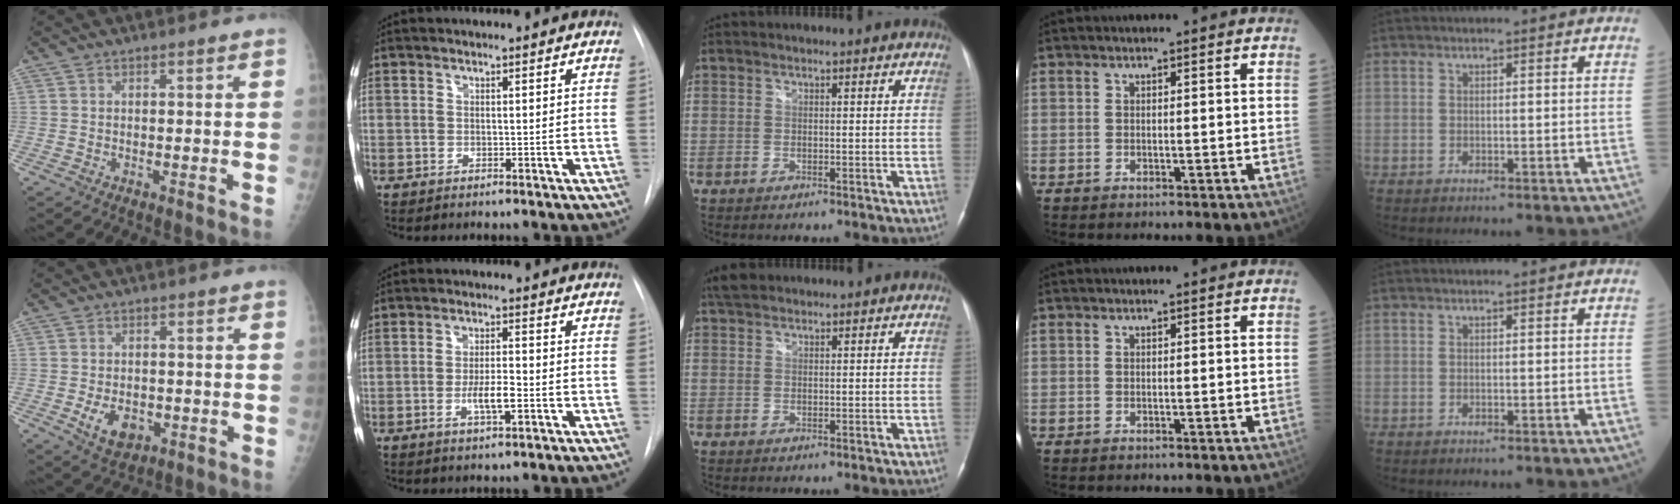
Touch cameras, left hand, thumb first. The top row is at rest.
{"thumb": {"total": 6.0, "force": [-1.7, 4.1, 4.0], "torque": [-0.054, -0.004, -0.017]}, "index": {"total": 4.7, "force": [-1.4, 1.0, 4.3], "torque": [-0.078, -0.004, -0.023]}, "middle": {"total": 2.6, "force": [2.2, 1.2, 0.9], "torque": [-0.021, 0.020, 0.038]}}